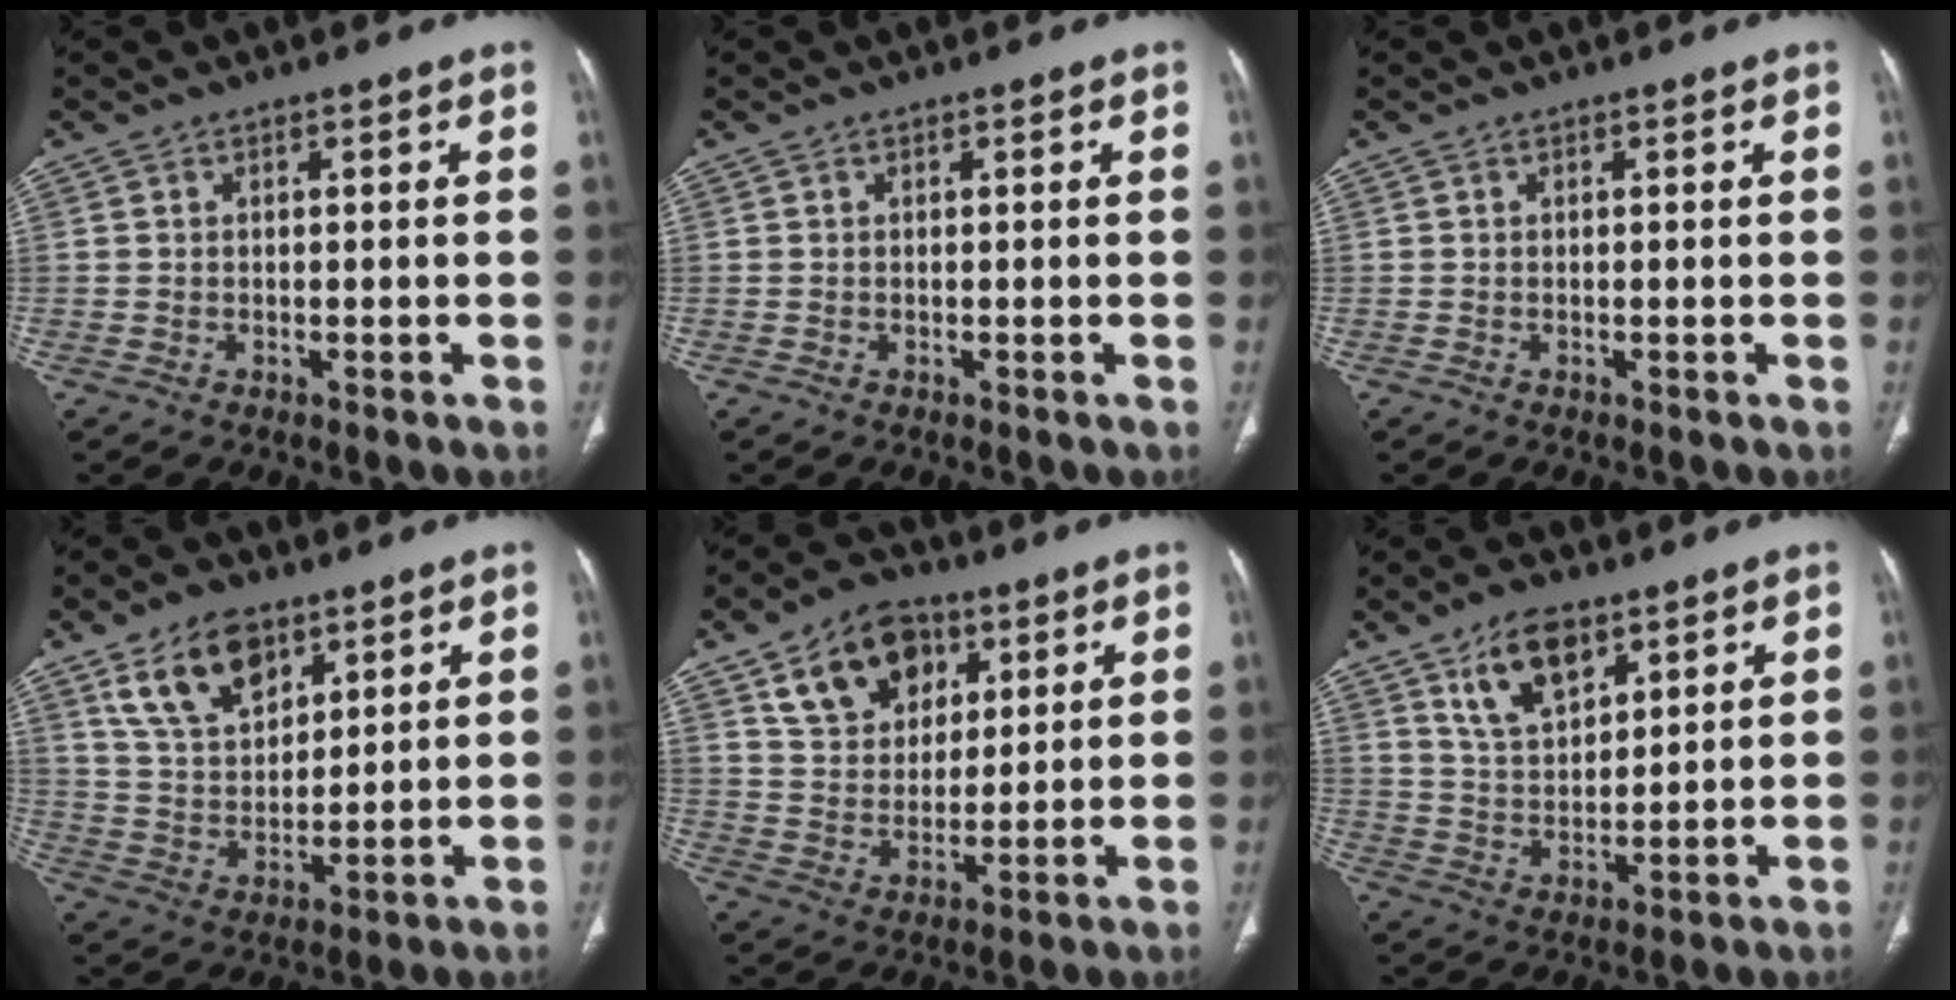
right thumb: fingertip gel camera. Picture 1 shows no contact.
{"total": 0.0}
{"total": 0.0}
{"total": 12.5, "force": [7.2, 7.3, 7.1], "torque": [-0.106, -0.031, 0.143]}
{"total": 14.1, "force": [6.7, 9.9, 7.4], "torque": [-0.090, -0.018, 0.123]}
{"total": 10.5, "force": [6.2, 5.4, 6.5], "torque": [-0.098, -0.032, 0.120]}